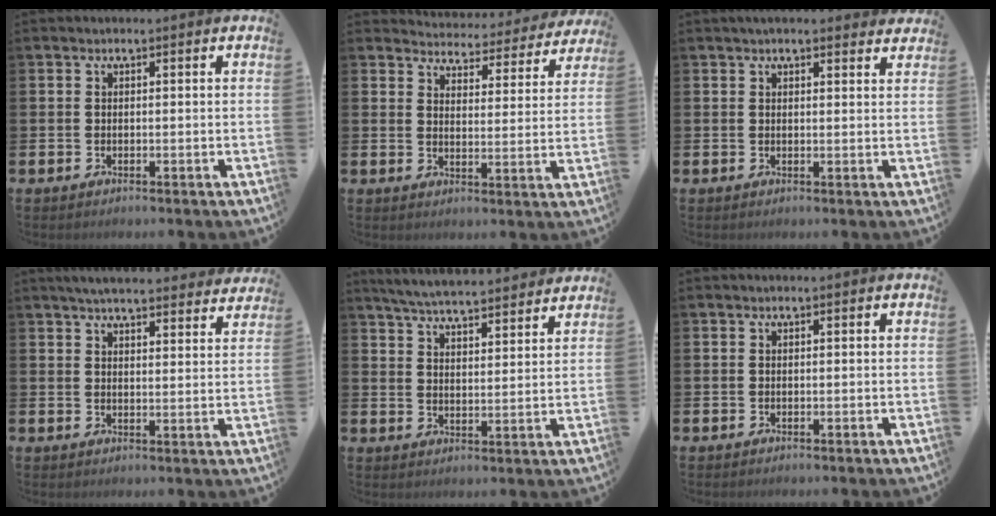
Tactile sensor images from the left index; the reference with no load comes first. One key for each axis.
{"total": 4.2, "fx": 4.2, "fy": 0.8, "fz": 0.1, "tx": -0.015, "ty": -0.040, "tz": 0.067}
{"total": 2.4, "fx": 2.3, "fy": 0.4, "fz": 0.5, "tx": -0.013, "ty": -0.006, "tz": 0.042}
{"total": 5.0, "fx": 4.8, "fy": 0.6, "fz": 1.3, "tx": -0.030, "ty": -0.025, "tz": 0.084}
{"total": 5.9, "fx": 5.8, "fy": 0.3, "fz": 0.9, "tx": -0.036, "ty": -0.038, "tz": 0.103}
{"total": 0.0}